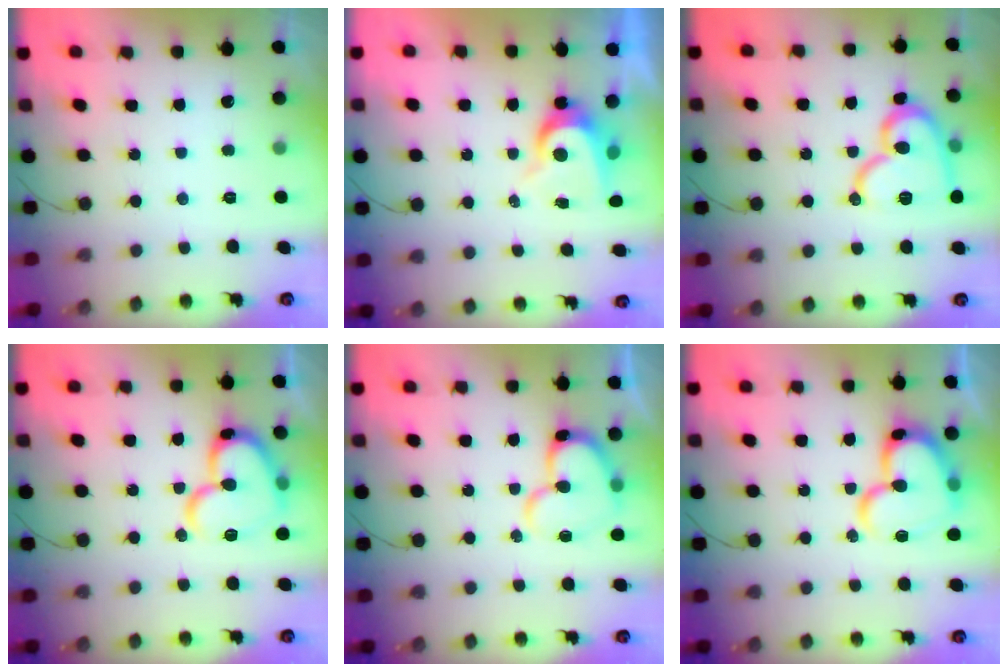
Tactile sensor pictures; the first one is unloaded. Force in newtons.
{"total": 7.3, "press": 7.3, "slide": 0.5}
{"total": 16.1, "press": 16.0, "slide": 1.0}
{"total": 17.6, "press": 17.5, "slide": 2.2}
{"total": 14.0, "press": 13.9, "slide": 1.2}
{"total": 19.0, "press": 18.9, "slide": 2.0}